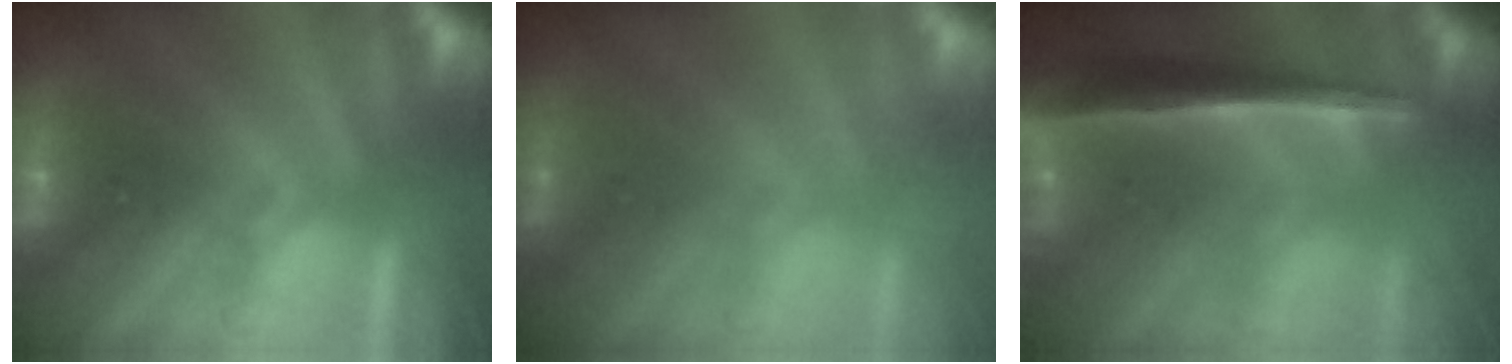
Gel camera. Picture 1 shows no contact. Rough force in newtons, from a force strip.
{"total": 2.4}
{"total": 7.1}